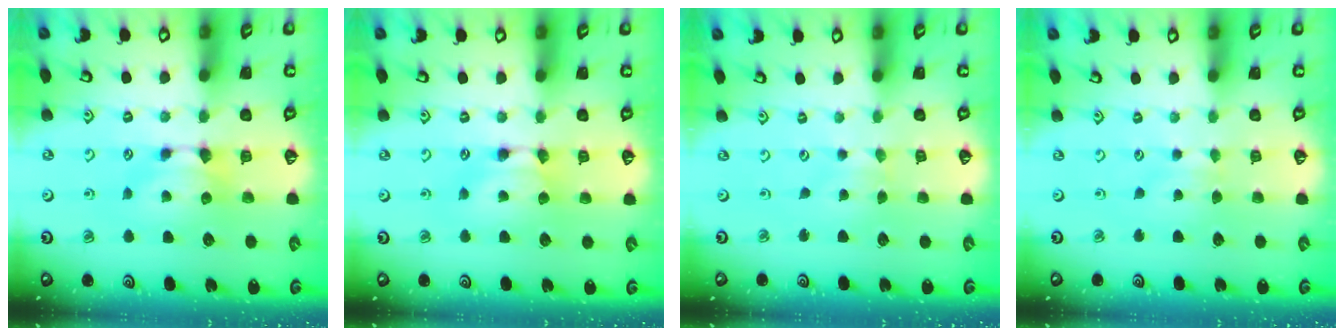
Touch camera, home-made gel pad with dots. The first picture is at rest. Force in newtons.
{"total": 1.7, "press": 1.7, "slide": 0.2}
{"total": 2.1, "press": 1.6, "slide": 1.4}
{"total": 2.4, "press": 2.3, "slide": 0.5}